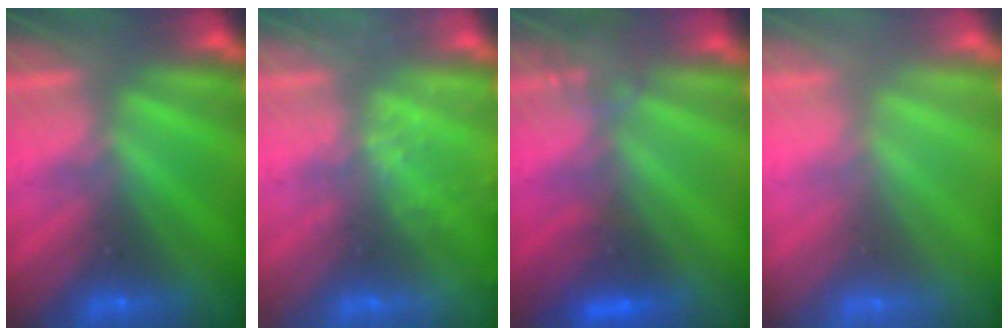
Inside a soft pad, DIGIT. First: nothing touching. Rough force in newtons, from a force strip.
{"total": 2.5}
{"total": 3.3}
{"total": 2.9}